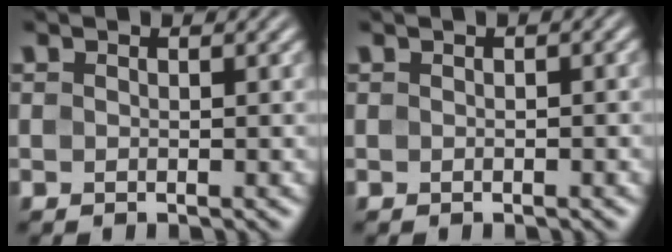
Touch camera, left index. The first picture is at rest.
{"total": 0.9, "force": [0.2, 0.2, 0.9], "torque": [-0.012, 0.005, 0.004]}